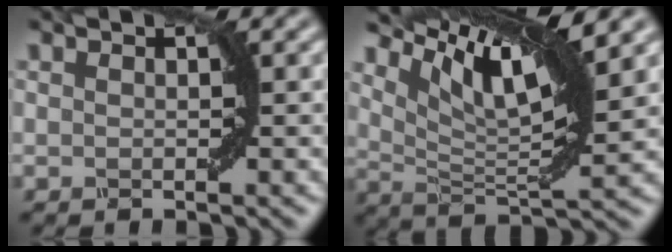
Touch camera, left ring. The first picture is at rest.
{"total": 9.2, "force": [5.4, 2.0, 7.2], "torque": [-0.130, 0.001, 0.107]}